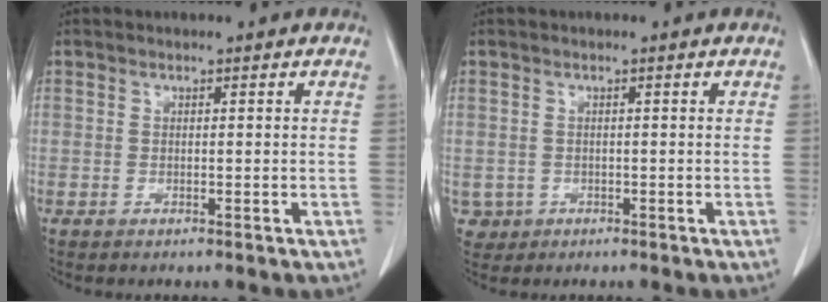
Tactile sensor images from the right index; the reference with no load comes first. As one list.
[{"total": 2.5, "force": [-0.7, 2.4, 0.0], "torque": [0.006, 0.008, -0.006]}]